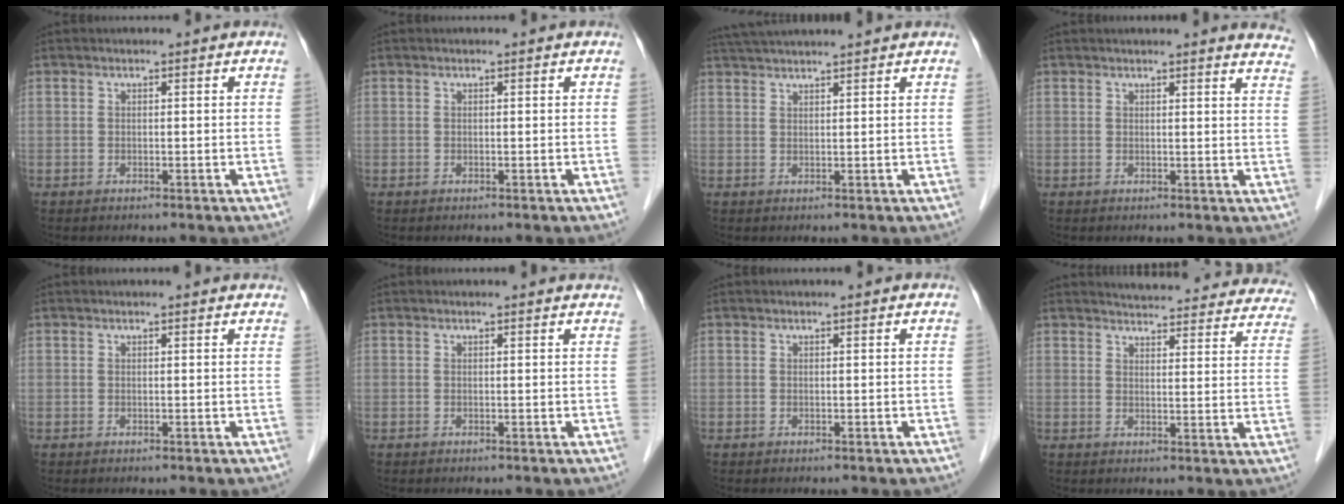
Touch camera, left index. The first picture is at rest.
{"total": 0.0}
{"total": 7.7, "force": [7.0, -0.8, 3.2], "torque": [-0.055, 0.037, 0.107]}
{"total": 10.1, "force": [9.6, 0.7, 3.1], "torque": [-0.016, -0.030, 0.078]}
{"total": 2.2, "force": [2.1, 0.1, 0.6], "torque": [-0.012, 0.010, 0.019]}
{"total": 2.4, "force": [2.4, 0.1, 0.5], "torque": [-0.013, 0.003, 0.016]}
{"total": 0.0}
{"total": 23.7, "force": [22.2, 4.7, 6.6], "torque": [-0.080, -0.052, 0.242]}